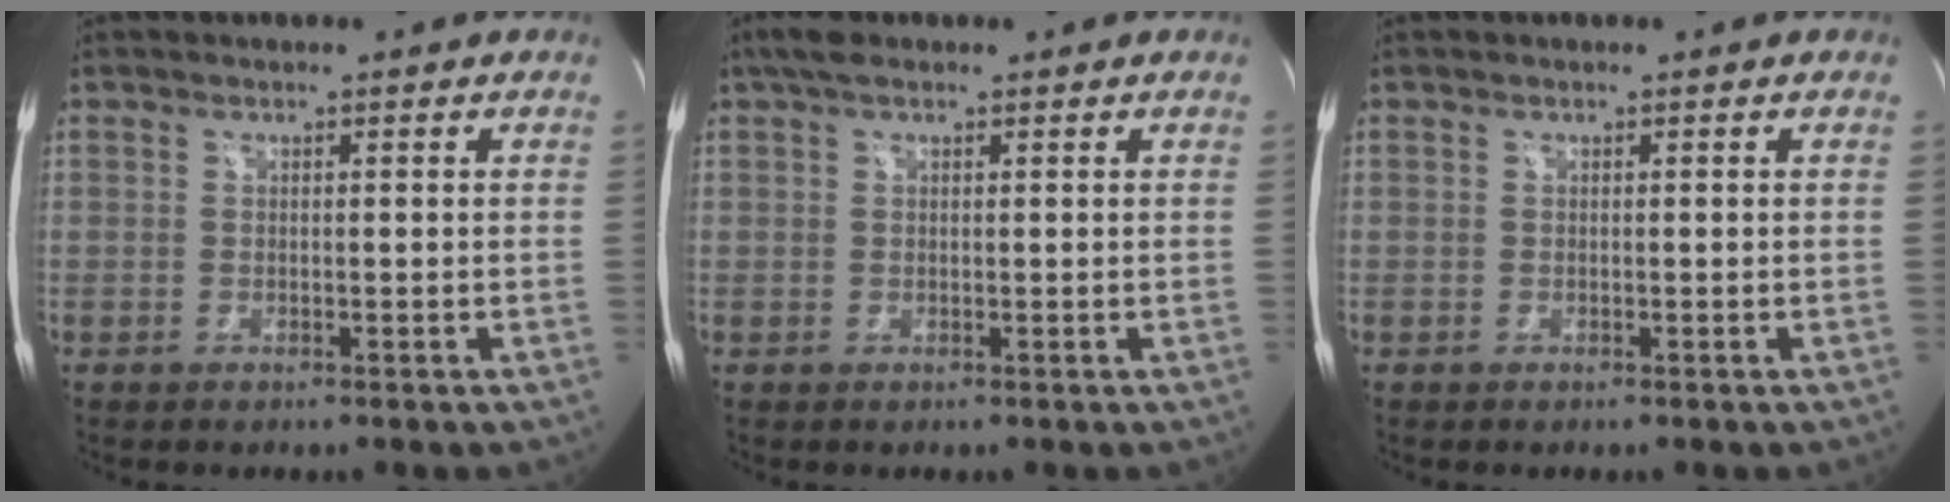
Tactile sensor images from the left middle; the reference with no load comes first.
{"total": 3.0, "force": [2.0, 1.1, 2.0], "torque": [-0.045, 0.026, 0.038]}
{"total": 0.0}